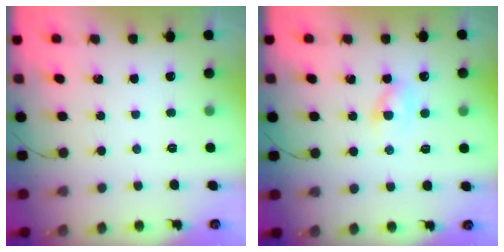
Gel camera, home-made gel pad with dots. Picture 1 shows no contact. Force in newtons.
{"total": 2.8, "press": 2.5, "slide": 1.3}